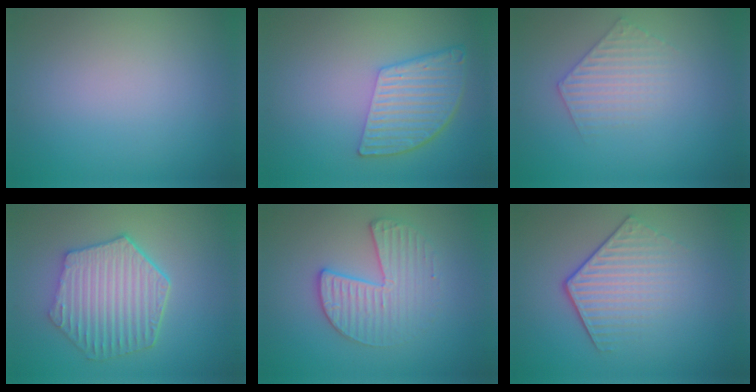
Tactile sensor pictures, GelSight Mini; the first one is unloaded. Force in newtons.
{"total": 5.4, "press": 4.0, "slide": 3.7}
{"total": 2.4, "press": 2.4, "slide": 0.3}
{"total": 6.4, "press": 4.8, "slide": 4.2}
{"total": 3.3, "press": 3.0, "slide": 1.3}
{"total": 4.2, "press": 2.9, "slide": 3.0}